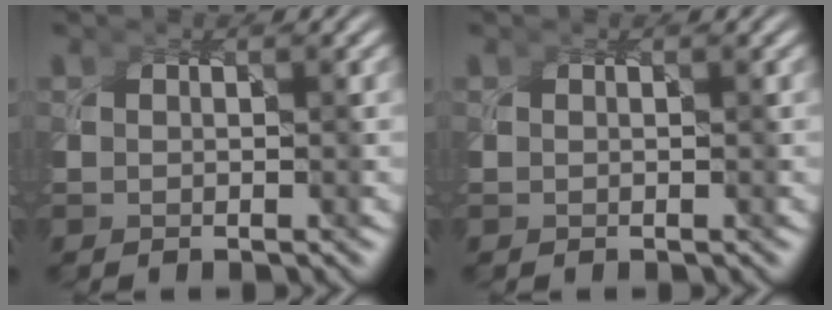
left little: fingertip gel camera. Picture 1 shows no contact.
{"total": 0.0}